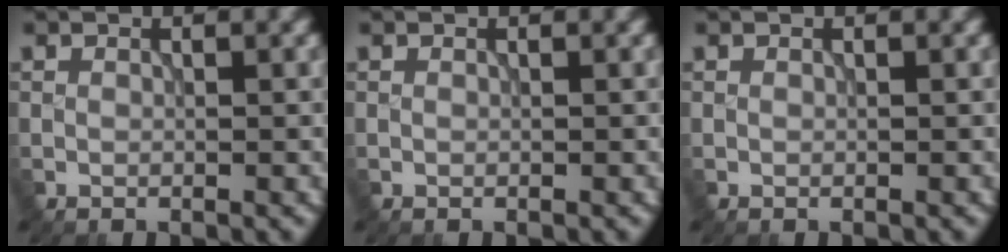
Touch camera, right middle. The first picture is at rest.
{"total": 0.0}
{"total": 0.0}